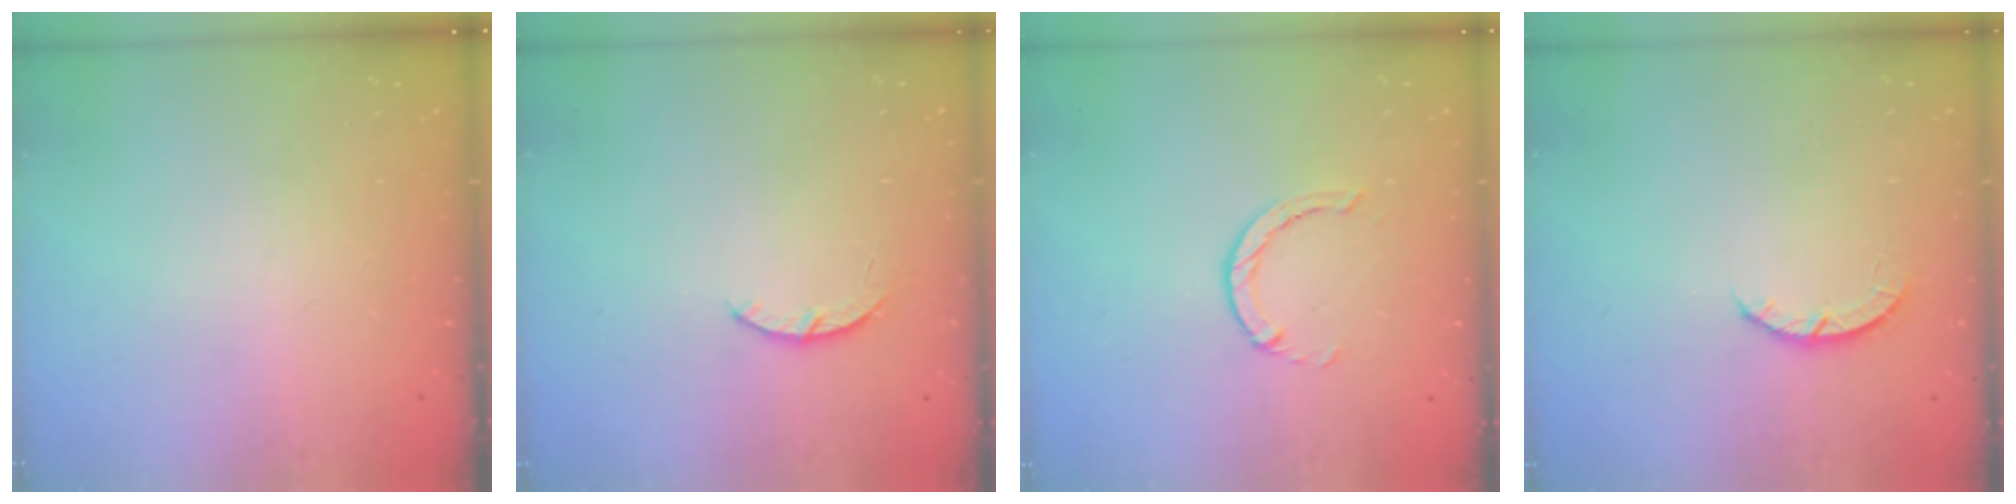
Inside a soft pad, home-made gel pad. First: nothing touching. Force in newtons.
{"total": 2.9, "press": 2.8, "slide": 0.5}
{"total": 1.4, "press": 1.4, "slide": 0.3}
{"total": 2.7, "press": 2.6, "slide": 0.4}